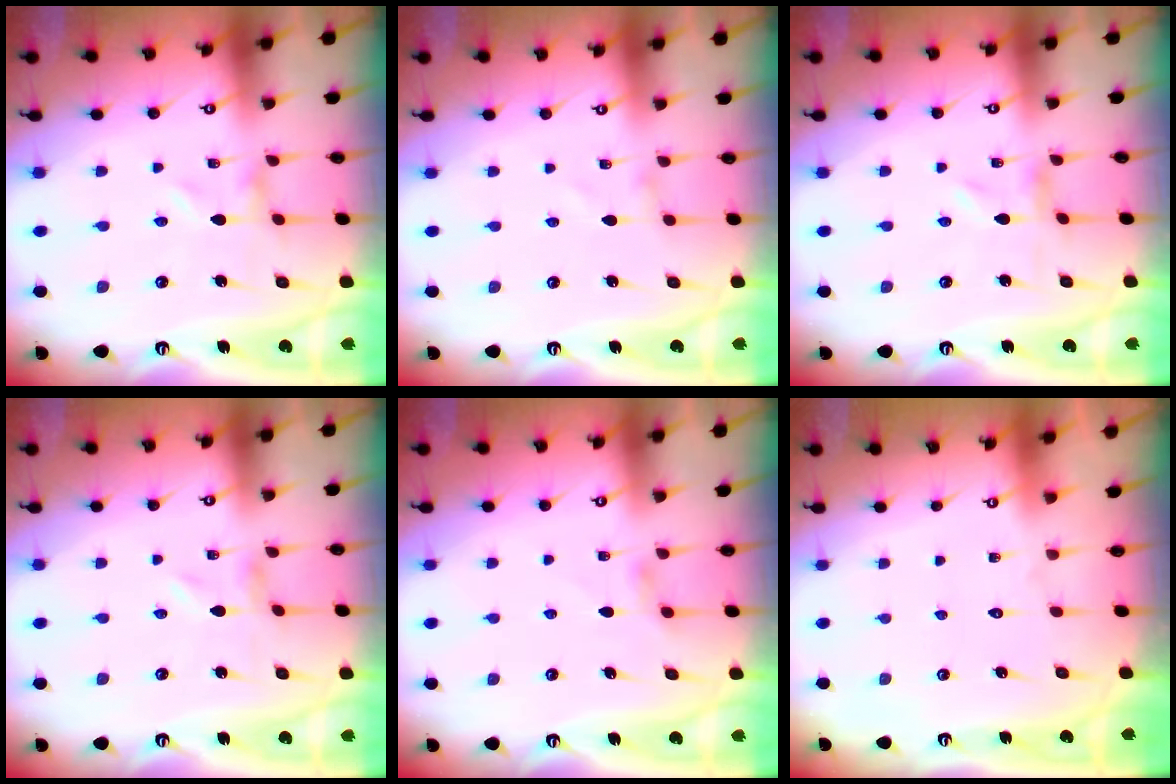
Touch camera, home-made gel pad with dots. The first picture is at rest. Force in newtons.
{"total": 1.4, "press": 1.4, "slide": 0.0}
{"total": 0.0}
{"total": 0.8, "press": 0.8, "slide": 0.2}
{"total": 1.6, "press": 1.6, "slide": 0.4}
{"total": 1.5, "press": 1.5, "slide": 0.1}